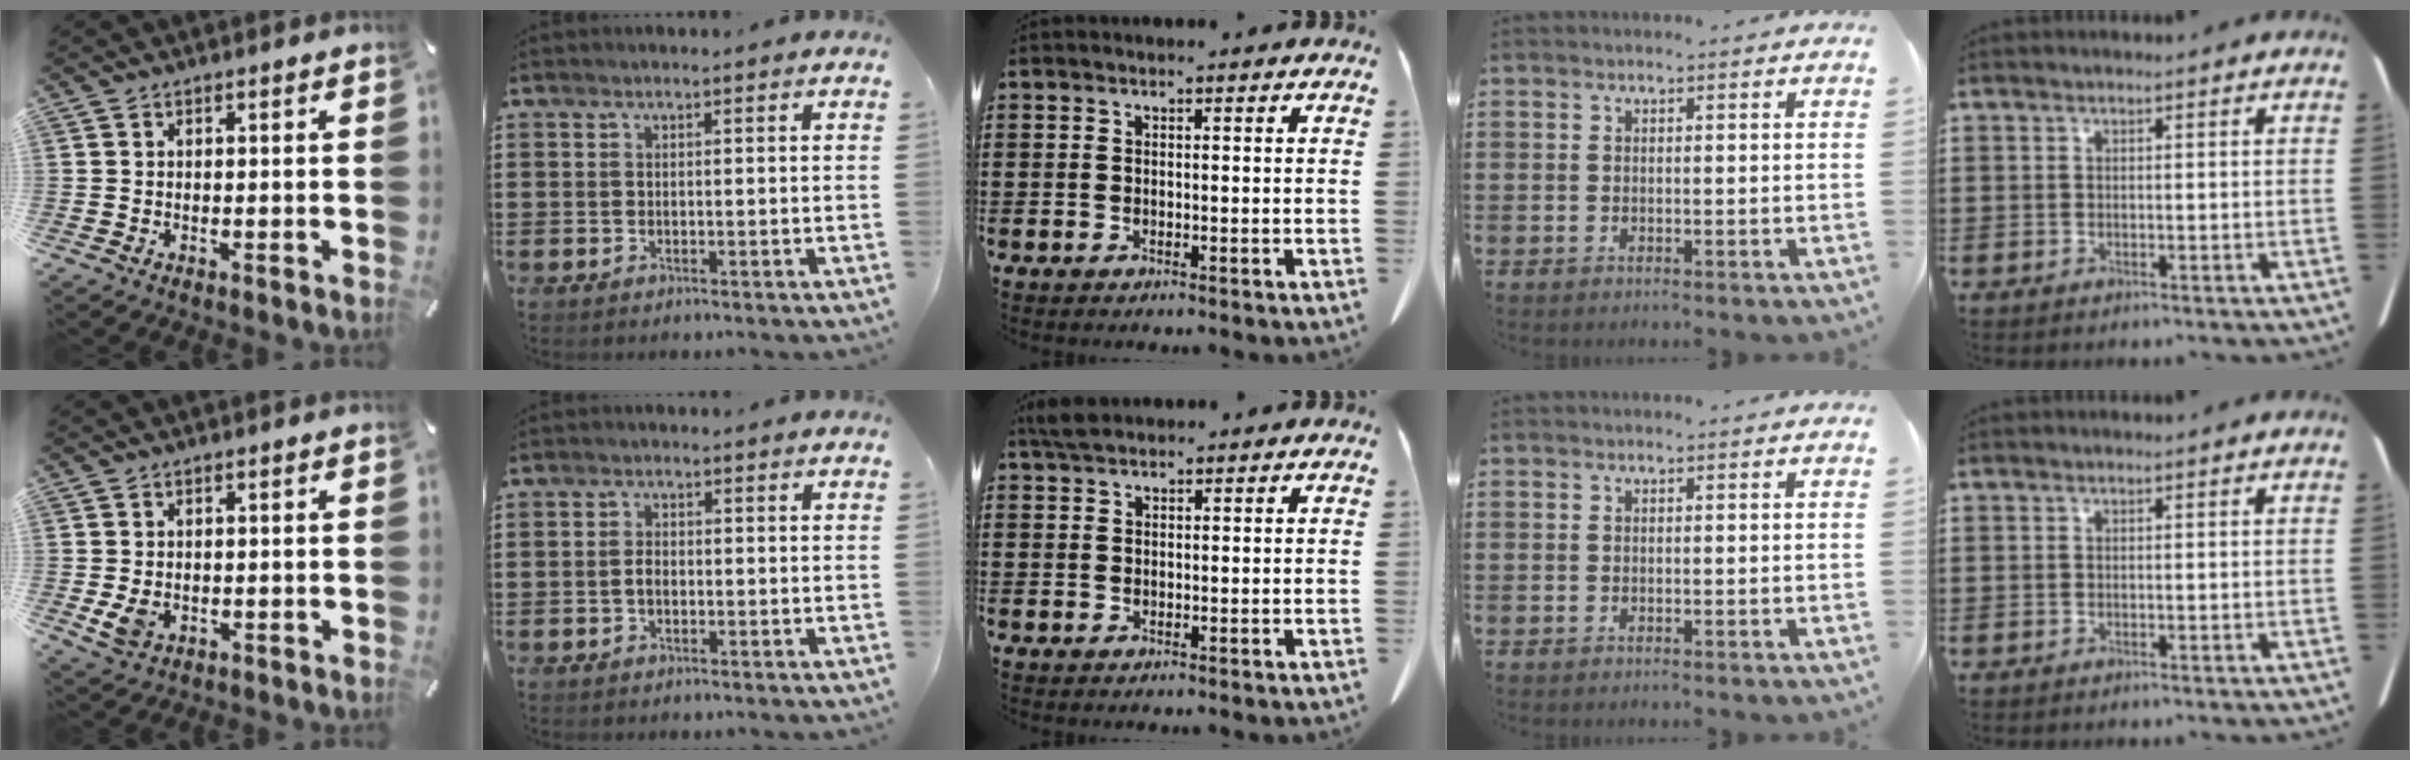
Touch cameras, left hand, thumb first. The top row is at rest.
{"thumb": {"total": 3.6, "force": [-0.3, 2.6, 2.5], "torque": [-0.059, -0.006, -0.010]}, "index": {"total": 1.7, "force": [-0.4, 1.0, 1.4], "torque": [-0.036, 0.000, -0.011]}, "middle": {"total": 2.3, "force": [1.8, 0.8, 1.1], "torque": [-0.029, 0.003, 0.036]}}